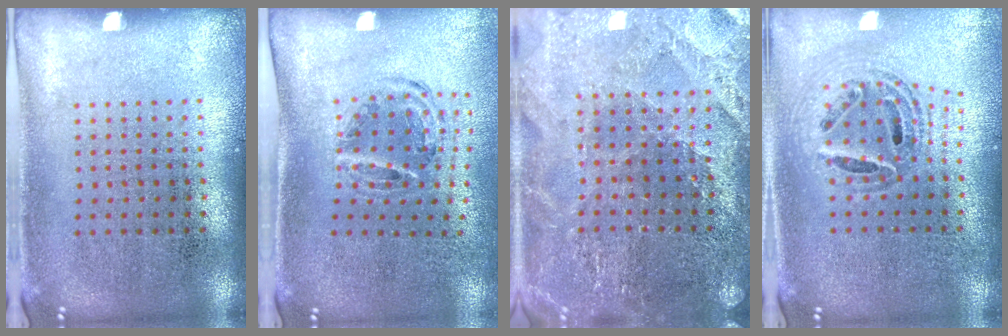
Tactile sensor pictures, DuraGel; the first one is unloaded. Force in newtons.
{"total": 1.1, "press": 1.0, "slide": 0.3}
{"total": 2.6, "press": 2.6, "slide": 0.4}
{"total": 0.9, "press": 0.9, "slide": 0.2}